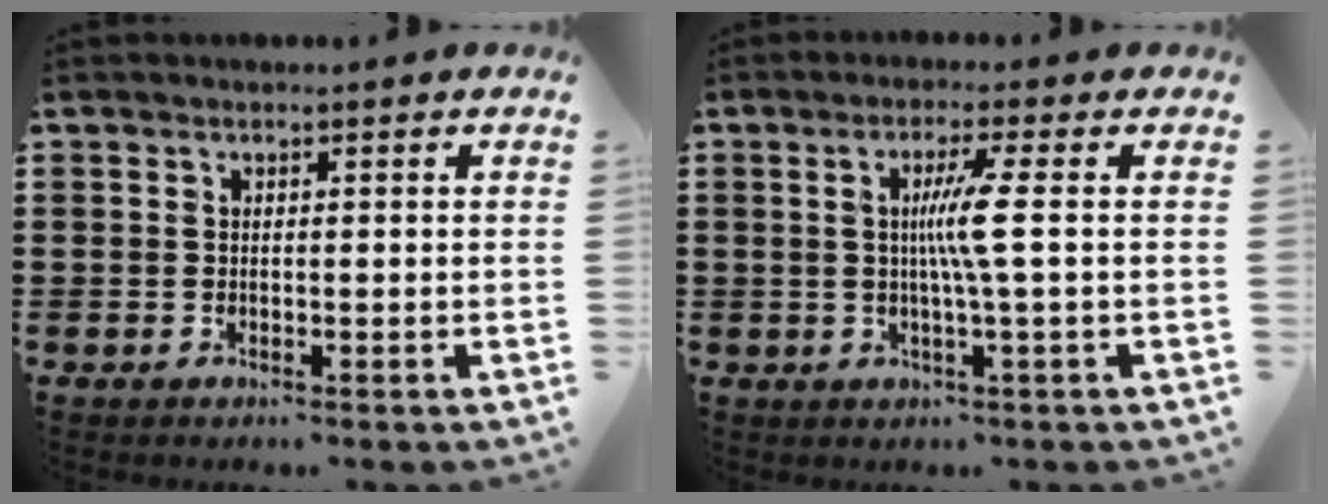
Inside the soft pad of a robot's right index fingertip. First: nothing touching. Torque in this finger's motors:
{"motor_torque": [0.92, -0.11, 0.35, 0.14]}